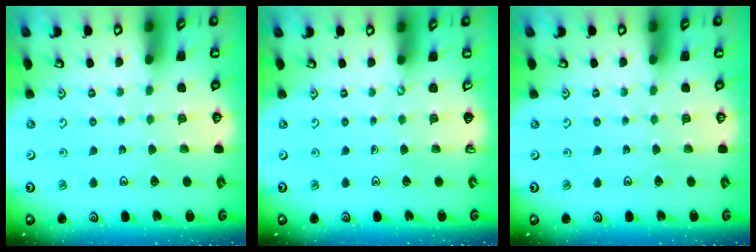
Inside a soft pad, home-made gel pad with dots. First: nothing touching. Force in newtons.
{"total": 0.0}
{"total": 0.0}